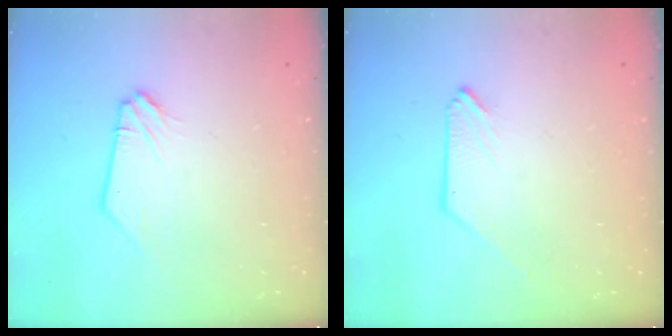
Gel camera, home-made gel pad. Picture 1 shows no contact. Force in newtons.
{"total": 0.0}